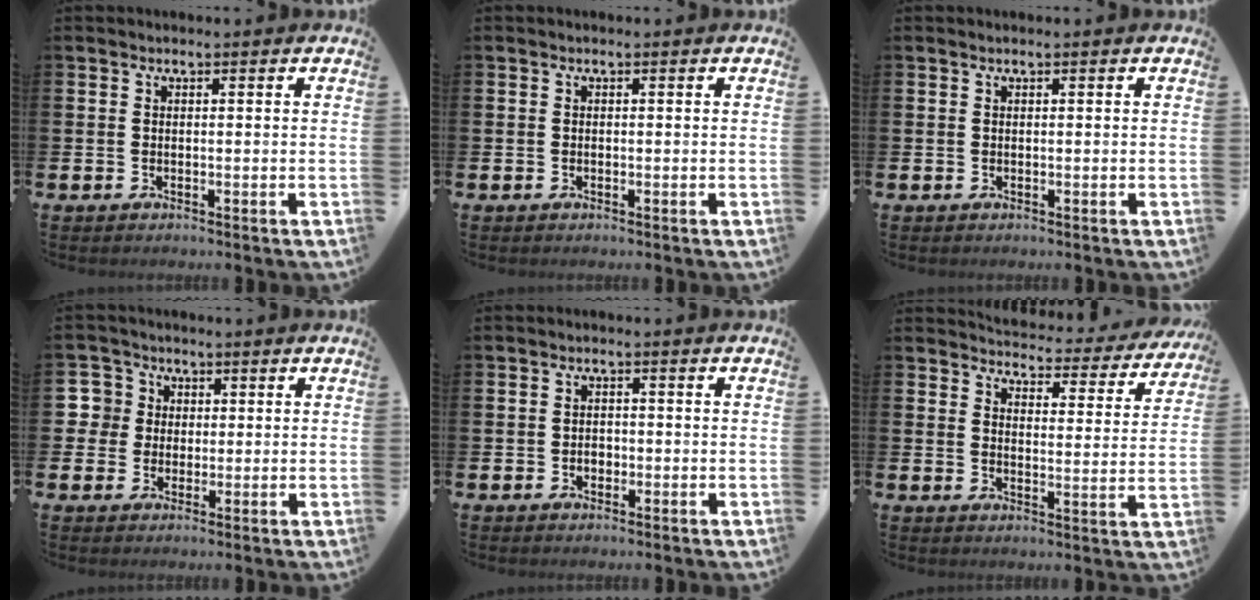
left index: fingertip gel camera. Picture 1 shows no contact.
{"total": 0.0}
{"total": 0.0}
{"total": 4.6, "force": [1.5, 4.4, 0.2], "torque": [-0.013, 0.006, 0.022]}
{"total": 1.5, "force": [-0.4, 1.2, 0.7], "torque": [0.000, -0.001, -0.013]}
{"total": 3.9, "force": [3.8, 0.7, 0.5], "torque": [-0.019, -0.036, 0.059]}